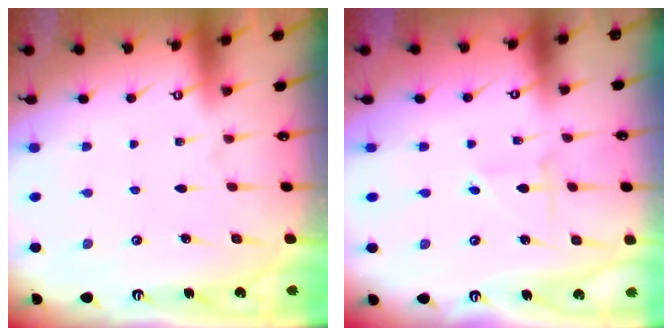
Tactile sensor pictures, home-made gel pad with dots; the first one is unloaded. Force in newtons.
{"total": 1.4, "press": 1.4, "slide": 0.1}